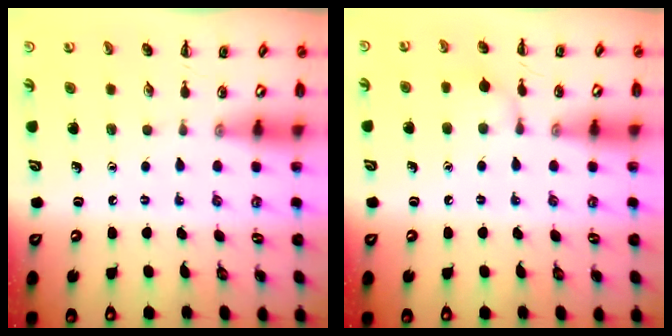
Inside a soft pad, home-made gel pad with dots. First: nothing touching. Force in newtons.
{"total": 6.2, "press": 5.9, "slide": 1.9}